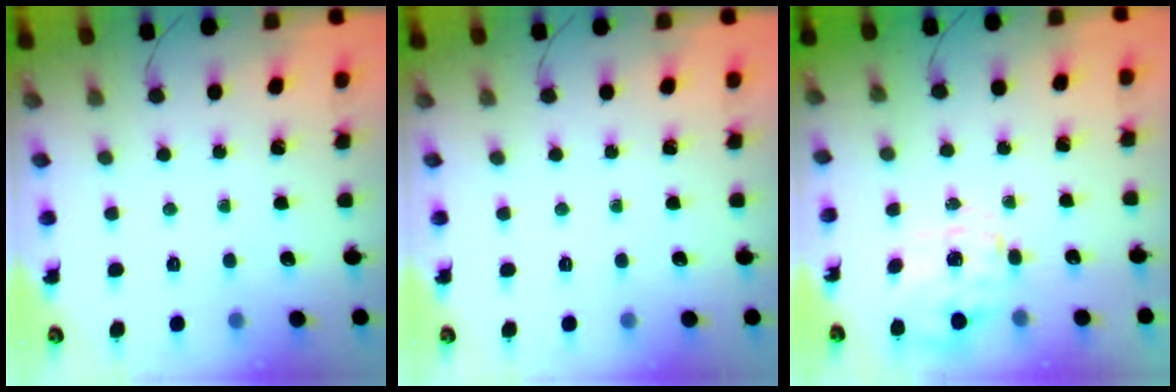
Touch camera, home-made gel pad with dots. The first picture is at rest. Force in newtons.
{"total": 0.0}
{"total": 2.8, "press": 2.6, "slide": 0.9}